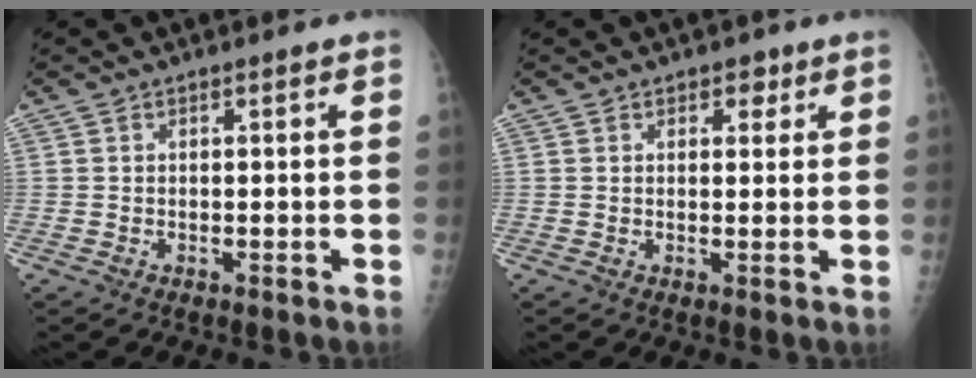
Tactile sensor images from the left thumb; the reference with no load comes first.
{"total": 2.9, "force": [1.6, 1.9, 1.4], "torque": [0.002, -0.005, 0.018]}